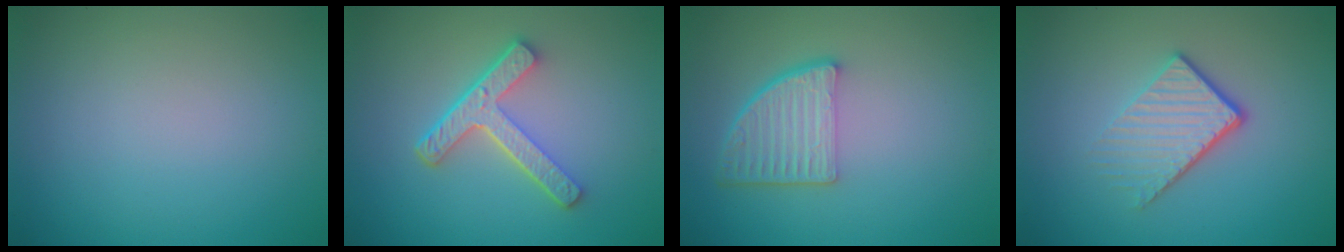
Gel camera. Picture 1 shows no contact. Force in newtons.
{"total": 4.4, "press": 3.2, "slide": 3.0}
{"total": 4.9, "press": 3.6, "slide": 3.4}
{"total": 3.9, "press": 2.7, "slide": 2.9}